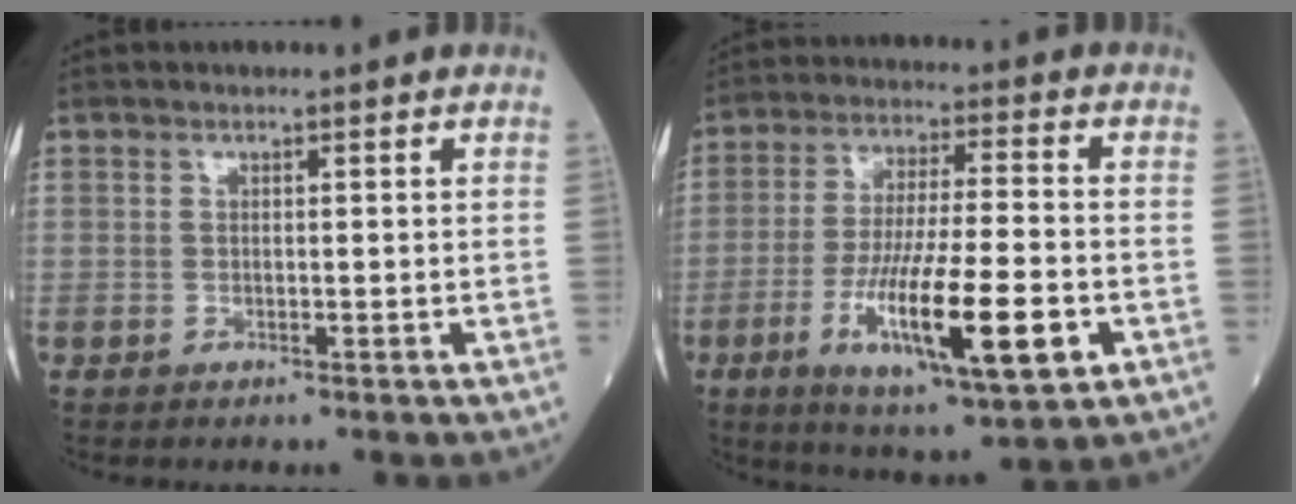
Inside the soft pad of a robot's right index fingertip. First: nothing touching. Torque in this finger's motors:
{"motor_torque": [0.62, -0.23, 0.91, 0.21]}